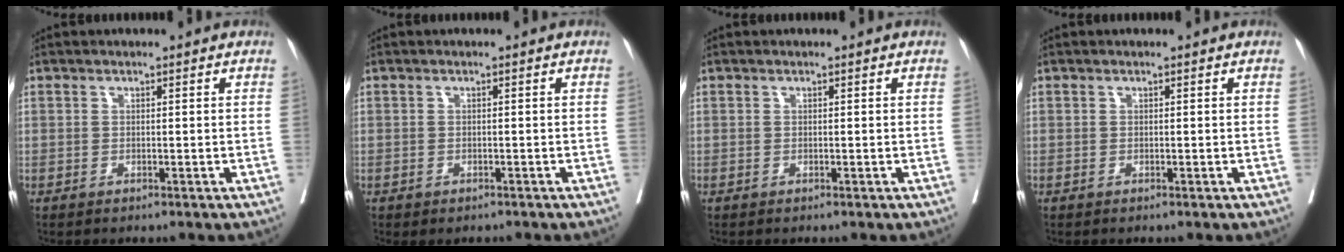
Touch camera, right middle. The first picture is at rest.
{"total": 1.5, "force": [-1.3, 0.7, 0.4], "torque": [-0.009, -0.003, -0.017]}
{"total": 0.0}
{"total": 0.0}